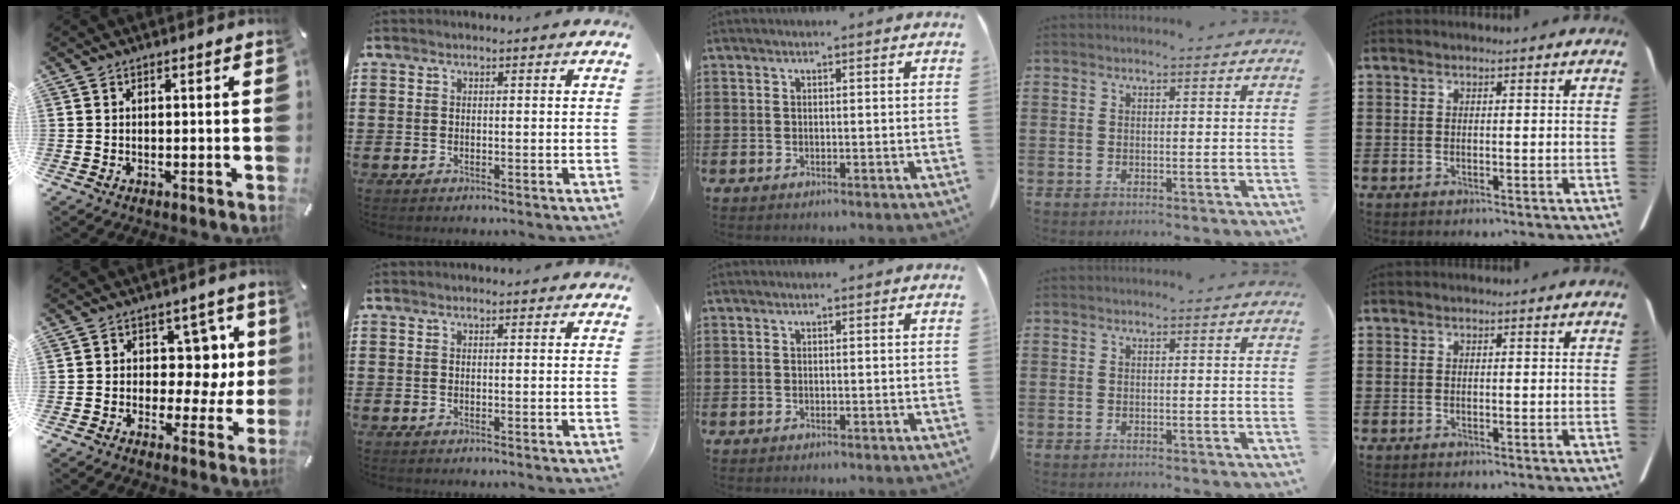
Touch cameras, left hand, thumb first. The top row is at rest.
{"thumb": {"total": 9.8, "force": [1.8, 7.8, 5.7], "torque": [-0.066, -0.016, 0.035]}}